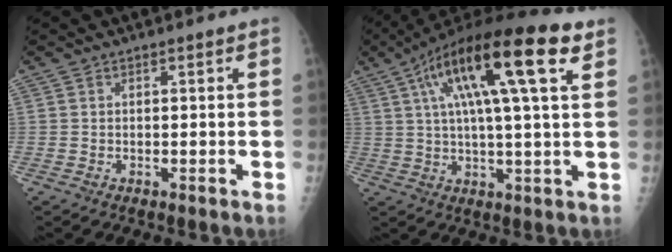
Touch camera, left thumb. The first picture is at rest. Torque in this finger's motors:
{"motor_torque": [0.43, 0.98, 2.01, -0.78, 0.62]}